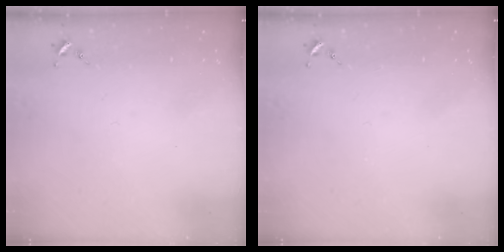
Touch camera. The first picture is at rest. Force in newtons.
{"total": 0.0}